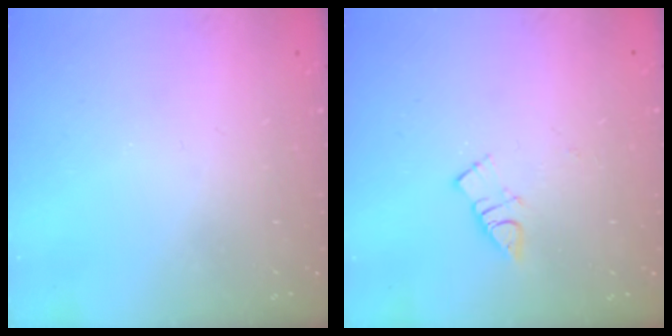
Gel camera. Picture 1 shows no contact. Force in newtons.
{"total": 3.9, "press": 3.9, "slide": 0.5}